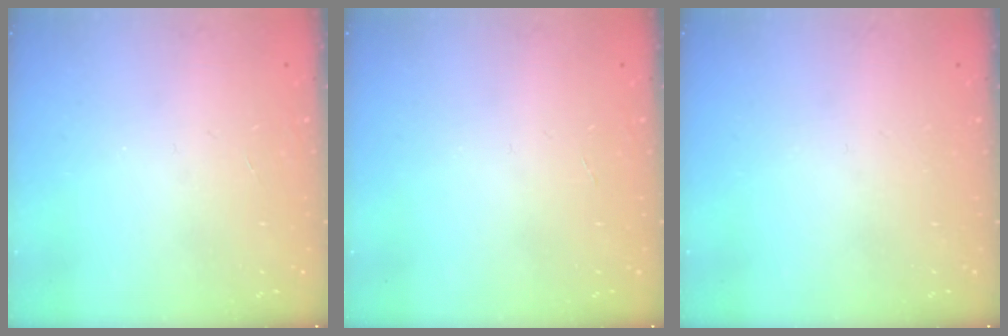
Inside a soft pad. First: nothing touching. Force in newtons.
{"total": 0.0}
{"total": 0.0}